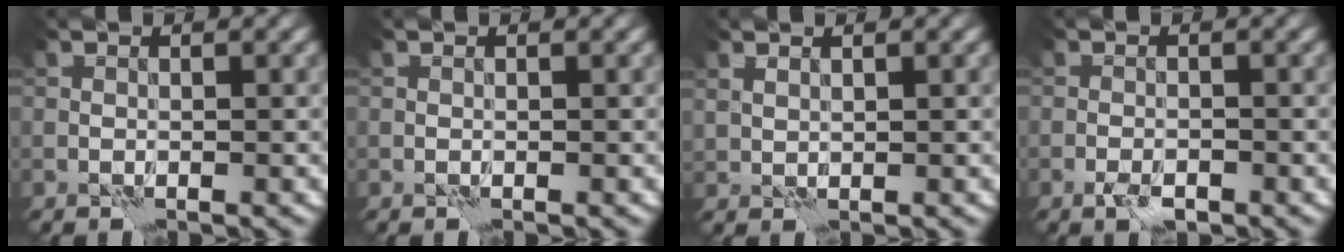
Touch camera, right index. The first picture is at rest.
{"total": 0.0}
{"total": 0.9, "force": [0.8, 0.3, 0.3], "torque": [-0.012, 0.000, 0.020]}
{"total": 1.7, "force": [-1.0, 0.7, 1.2], "torque": [-0.024, -0.001, -0.021]}